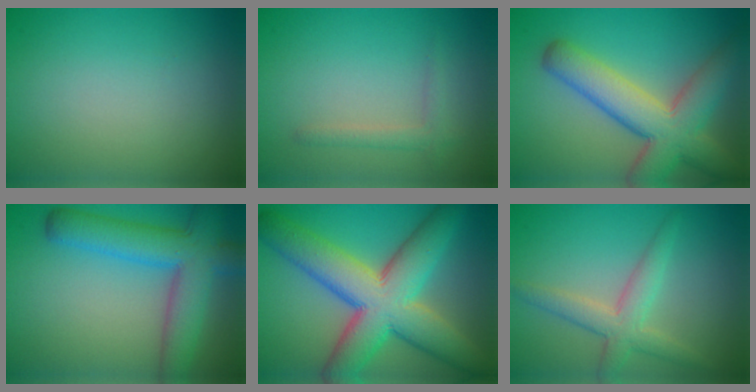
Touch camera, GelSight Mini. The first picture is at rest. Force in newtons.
{"total": 1.4, "press": 1.4, "slide": 0.1}
{"total": 8.3, "press": 8.3, "slide": 0.7}
{"total": 7.3, "press": 7.3, "slide": 0.2}
{"total": 11.4, "press": 11.4, "slide": 0.7}
{"total": 3.5, "press": 3.5, "slide": 0.1}